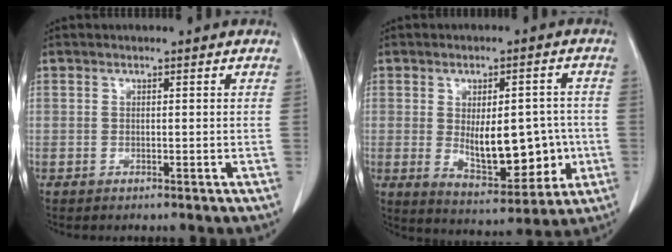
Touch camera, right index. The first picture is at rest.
{"total": 12.4, "force": [-1.1, 5.5, 11.1], "torque": [-0.167, 0.002, 0.001]}